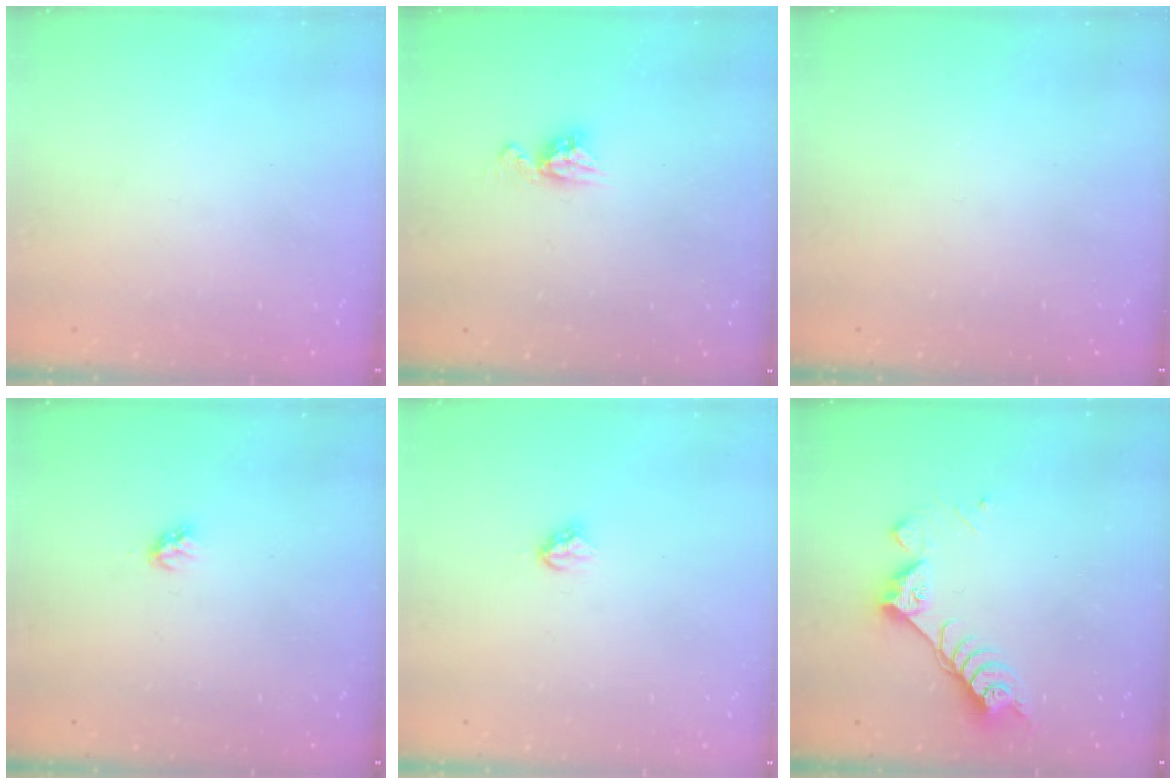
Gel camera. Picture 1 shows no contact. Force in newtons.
{"total": 6.8, "press": 6.8, "slide": 0.5}
{"total": 0.0}
{"total": 2.8, "press": 2.8, "slide": 0.2}
{"total": 3.7, "press": 3.6, "slide": 0.5}
{"total": 8.3, "press": 8.2, "slide": 0.7}